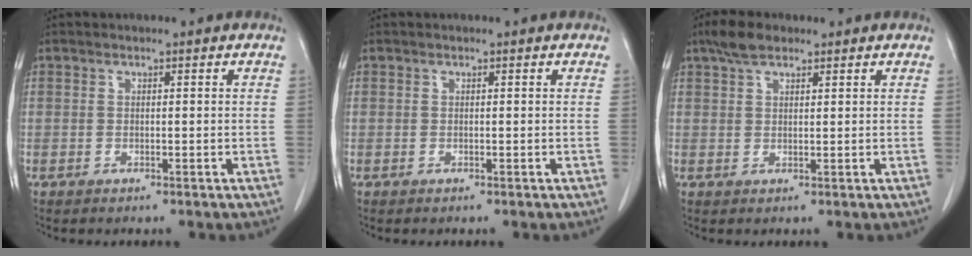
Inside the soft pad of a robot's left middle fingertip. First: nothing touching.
{"total": 0.0}
{"total": 3.7, "force": [2.7, 1.5, 2.0], "torque": [-0.047, 0.012, 0.050]}